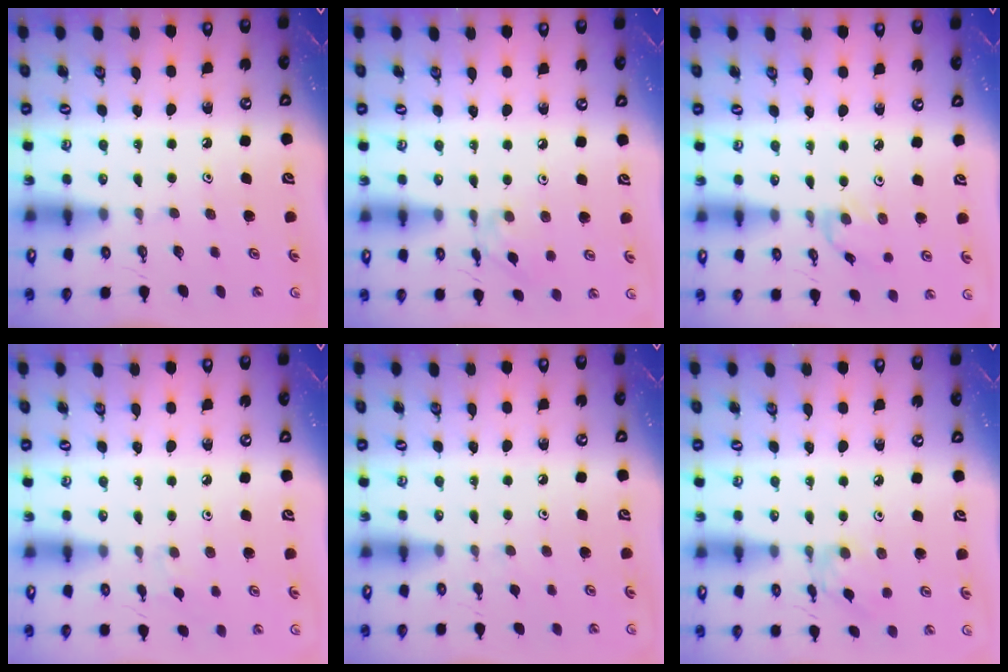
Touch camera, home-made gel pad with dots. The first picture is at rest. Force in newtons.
{"total": 2.4, "press": 2.4, "slide": 0.2}
{"total": 0.7, "press": 0.6, "slide": 0.4}
{"total": 2.4, "press": 2.3, "slide": 0.5}
{"total": 2.8, "press": 2.7, "slide": 0.5}
{"total": 3.2, "press": 3.2, "slide": 0.4}